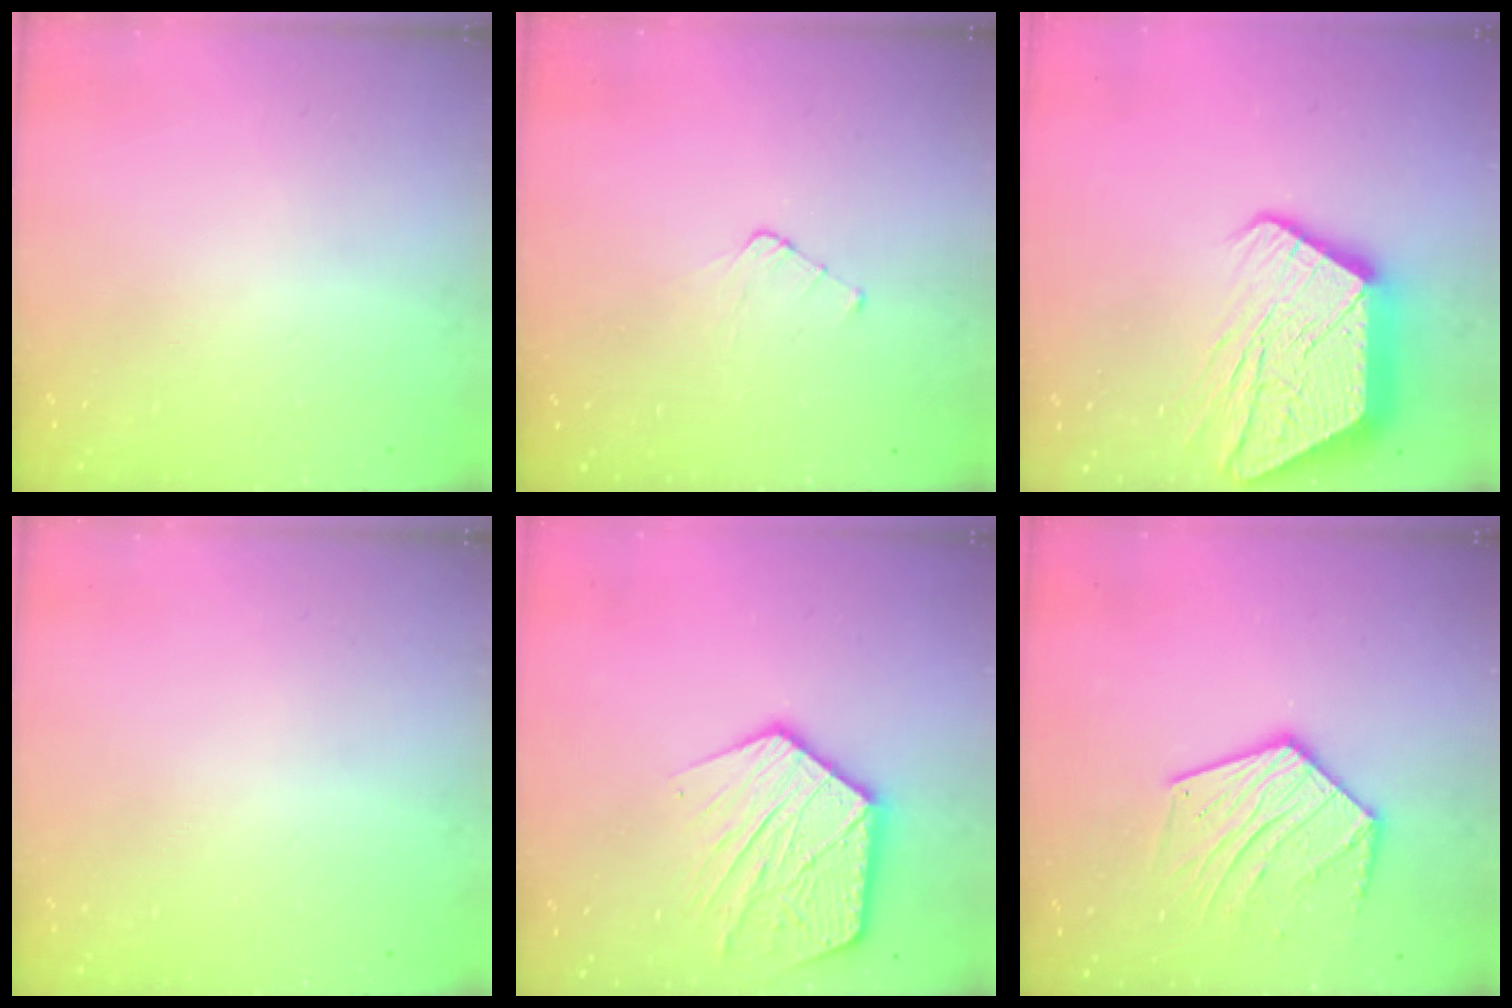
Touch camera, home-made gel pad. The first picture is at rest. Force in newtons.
{"total": 2.5, "press": 2.5, "slide": 0.3}
{"total": 20.1, "press": 20.0, "slide": 1.3}
{"total": 0.0}
{"total": 16.2, "press": 16.1, "slide": 1.4}
{"total": 16.1, "press": 16.1, "slide": 1.3}